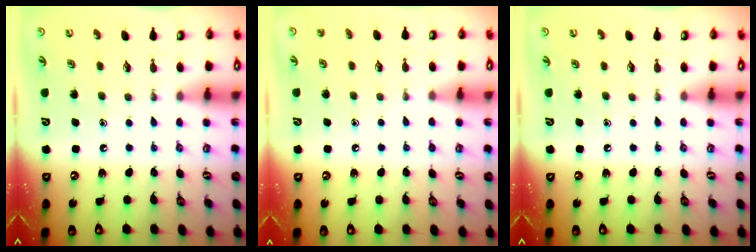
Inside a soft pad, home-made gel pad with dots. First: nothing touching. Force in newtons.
{"total": 3.4, "press": 3.4, "slide": 0.3}
{"total": 0.0}